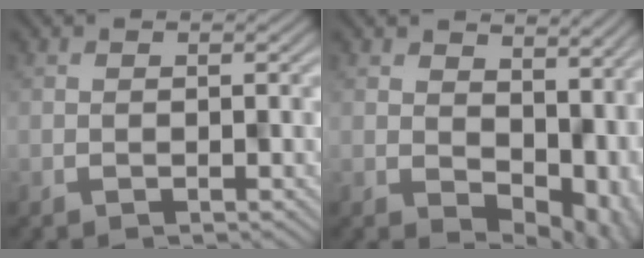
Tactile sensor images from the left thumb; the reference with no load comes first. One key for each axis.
{"total": 10.6, "fx": 1.0, "fy": 7.4, "fz": 7.5, "tx": -0.090, "ty": -0.043, "tz": 0.047}